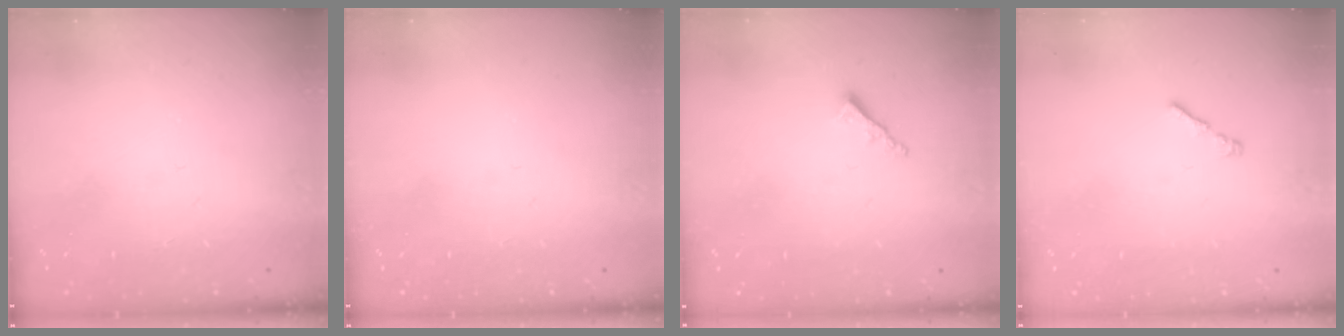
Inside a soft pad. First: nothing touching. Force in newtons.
{"total": 0.0}
{"total": 2.3, "press": 2.2, "slide": 0.6}
{"total": 1.1, "press": 0.9, "slide": 0.5}